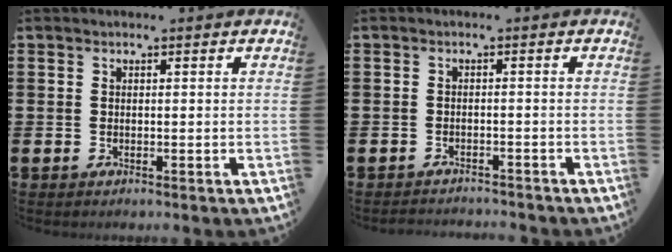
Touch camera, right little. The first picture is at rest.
{"total": 1.4, "force": [-1.3, 0.0, -0.2], "torque": [-0.001, 0.003, -0.029]}